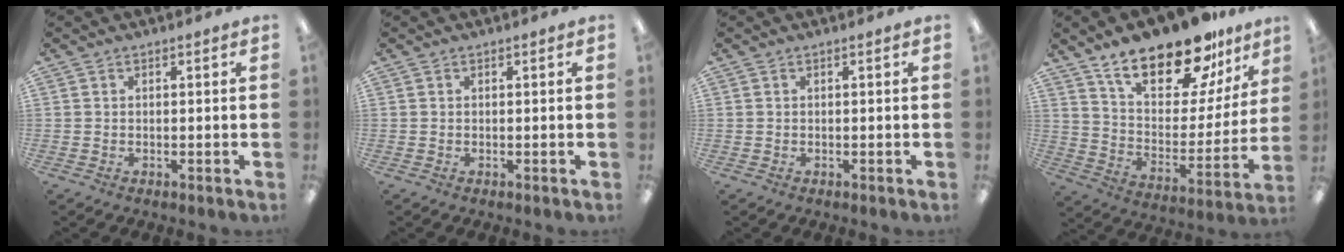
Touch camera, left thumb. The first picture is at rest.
{"total": 0.0}
{"total": 0.0}
{"total": 22.2, "force": [16.7, 8.9, 11.6], "torque": [-0.191, -0.105, 0.289]}